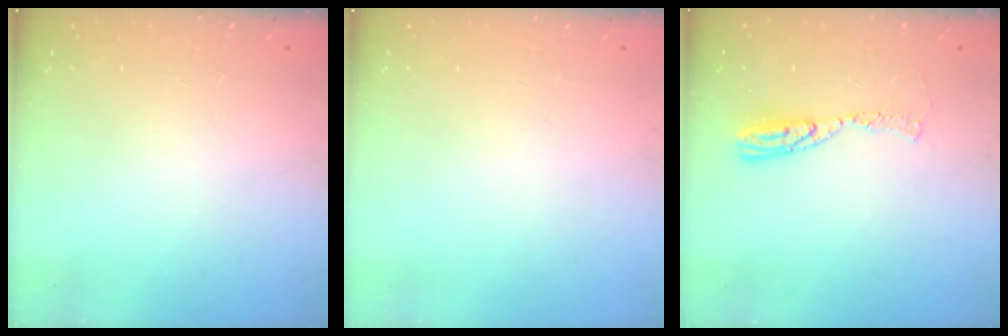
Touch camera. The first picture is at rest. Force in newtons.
{"total": 13.0, "press": 3.6, "slide": 12.5}
{"total": 8.2, "press": 8.1, "slide": 0.7}